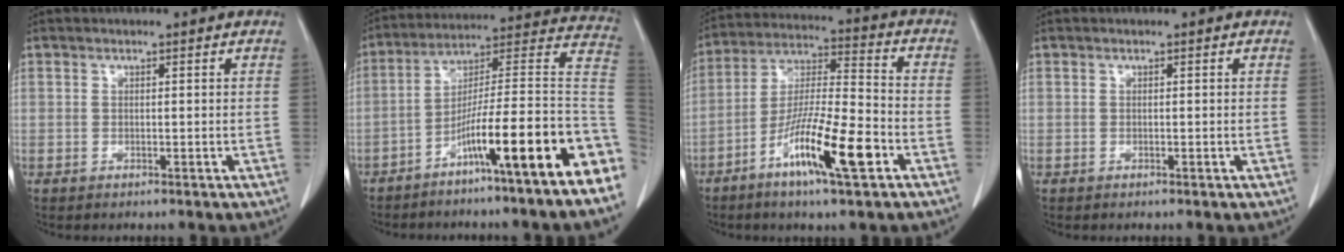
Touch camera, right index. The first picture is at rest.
{"total": 18.9, "force": [-9.6, -0.2, 16.3], "torque": [-0.184, 0.031, -0.165]}
{"total": 14.5, "force": [-6.9, 1.4, 12.7], "torque": [-0.234, -0.009, -0.123]}
{"total": 0.0}